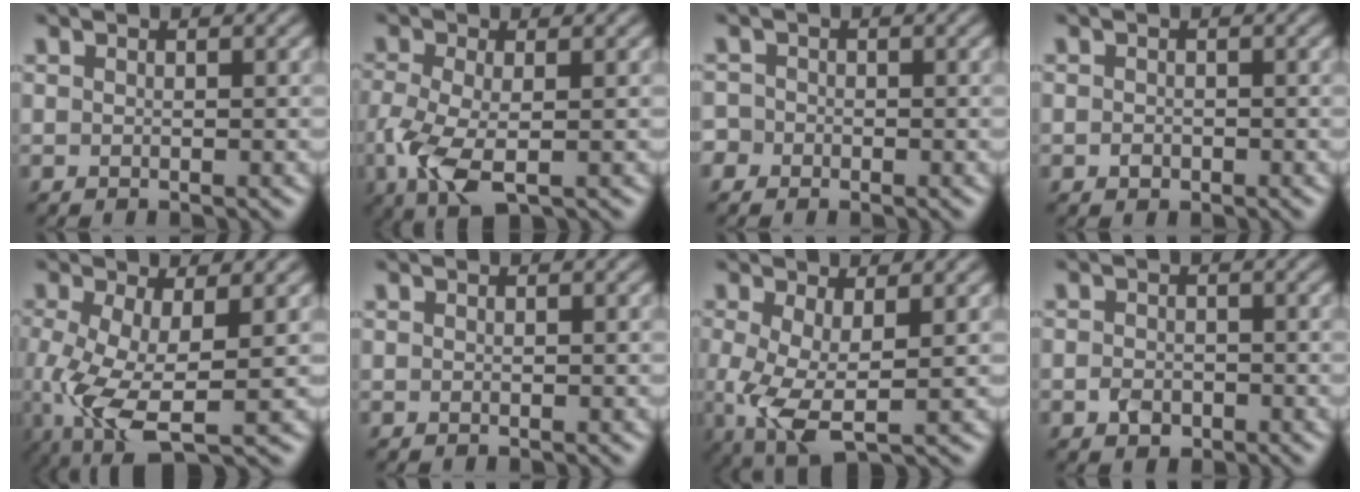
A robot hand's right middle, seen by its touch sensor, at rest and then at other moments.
{"total": 4.8, "force": [-1.7, 2.0, 3.9], "torque": [-0.102, -0.010, -0.033]}
{"total": 2.0, "force": [-0.9, 1.7, 0.6], "torque": [-0.008, 0.004, -0.022]}
{"total": 0.8, "force": [-0.5, 0.6, 0.2], "torque": [-0.006, -0.001, -0.013]}
{"total": 7.2, "force": [-2.4, 2.8, 6.2], "torque": [-0.153, -0.020, -0.045]}
{"total": 0.0}
{"total": 5.0, "force": [-1.0, 2.1, 4.4], "torque": [-0.109, -0.012, -0.018]}
{"total": 1.6, "force": [-0.9, 1.1, 0.6], "torque": [-0.013, -0.002, -0.022]}